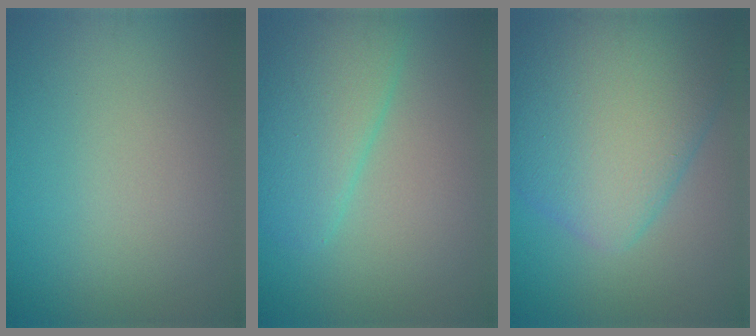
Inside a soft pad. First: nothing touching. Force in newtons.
{"total": 4.8, "press": 4.8, "slide": 0.2}
{"total": 9.9, "press": 9.9, "slide": 0.3}